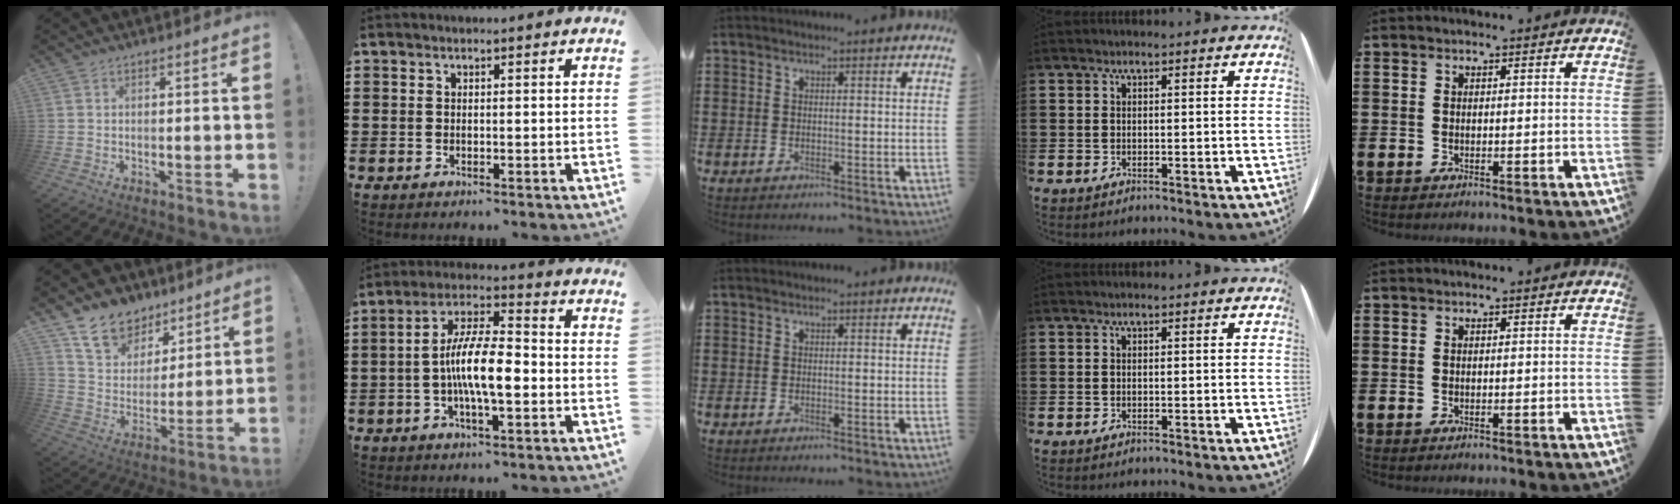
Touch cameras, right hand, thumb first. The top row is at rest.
{"thumb": {"total": 13.6, "force": [9.8, 8.6, 3.7], "torque": [-0.063, -0.065, 0.189]}, "index": {"total": 10.0, "force": [-2.0, 2.9, 9.4], "torque": [-0.184, -0.002, -0.039]}}